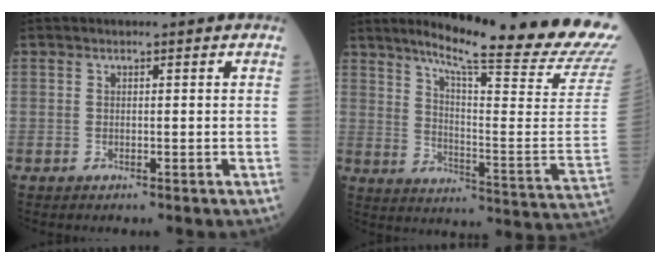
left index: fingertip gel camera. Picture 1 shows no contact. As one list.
[{"total": 25.6, "force": [21.7, -1.2, 13.6], "torque": [-0.209, -0.106, 0.279]}]